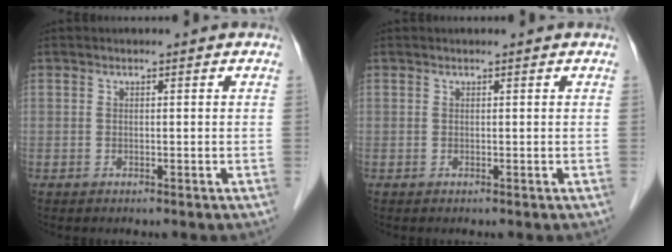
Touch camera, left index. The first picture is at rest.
{"total": 0.6, "force": [0.6, 0.0, 0.2], "torque": [-0.004, 0.004, 0.008]}